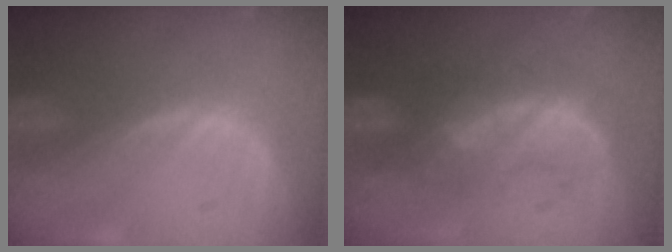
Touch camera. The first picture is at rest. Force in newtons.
{"total": 7.7, "press": 7.5, "slide": 1.7}